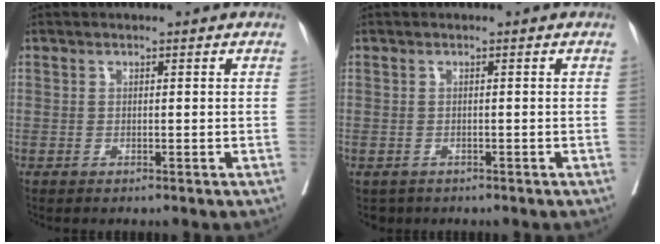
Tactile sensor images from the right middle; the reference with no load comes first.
{"total": 1.7, "force": [-1.2, 1.3, 0.1], "torque": [-0.003, 0.001, -0.017]}